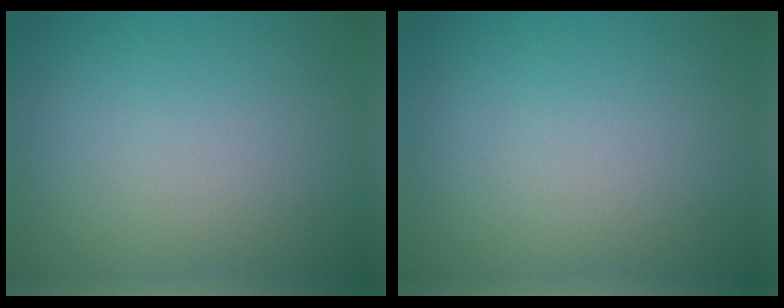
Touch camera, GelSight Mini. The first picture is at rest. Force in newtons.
{"total": 0.0}